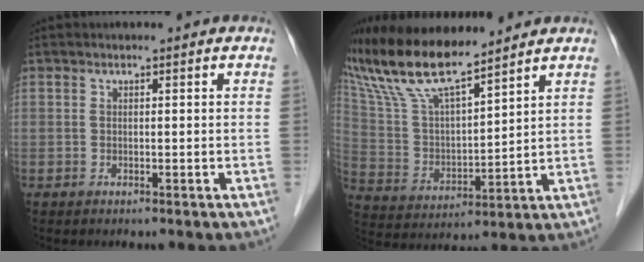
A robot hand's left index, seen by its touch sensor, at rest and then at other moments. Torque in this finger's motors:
{"motor_torque": [0.50, -1.64, 0.31, 0.21]}